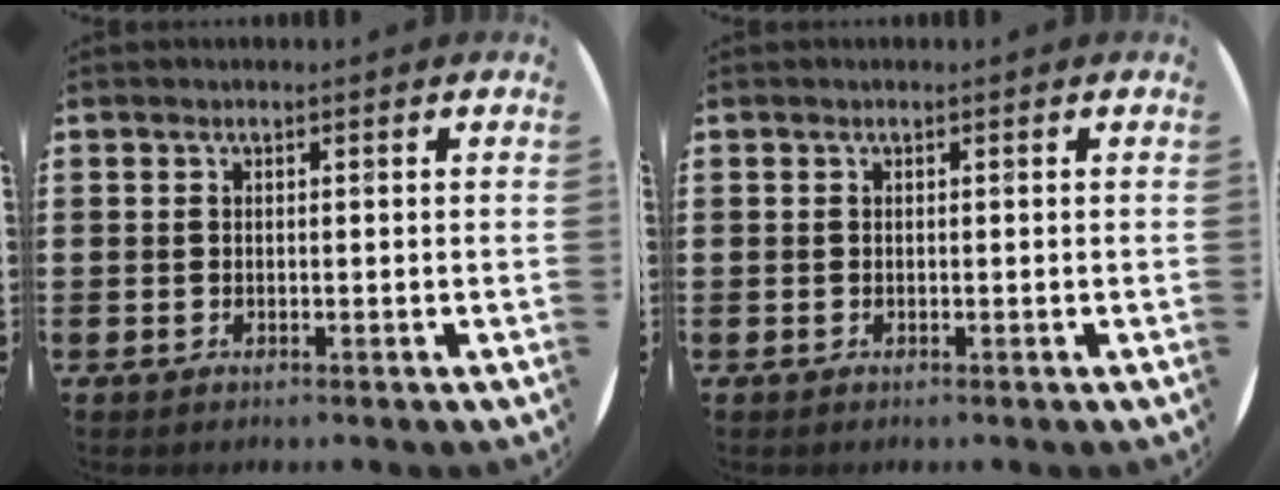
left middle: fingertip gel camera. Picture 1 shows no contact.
{"total": 0.0}